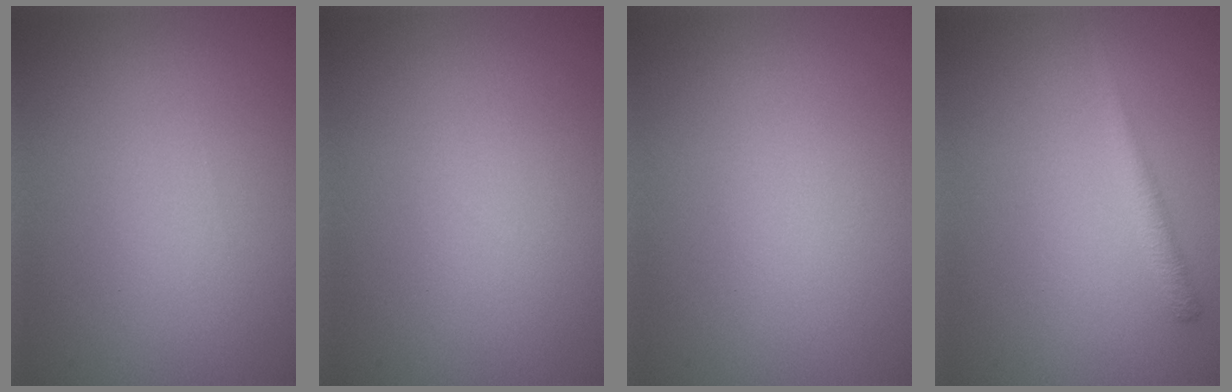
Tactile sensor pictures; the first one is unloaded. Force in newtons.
{"total": 0.0}
{"total": 0.0}
{"total": 1.8, "press": 1.8, "slide": 0.1}